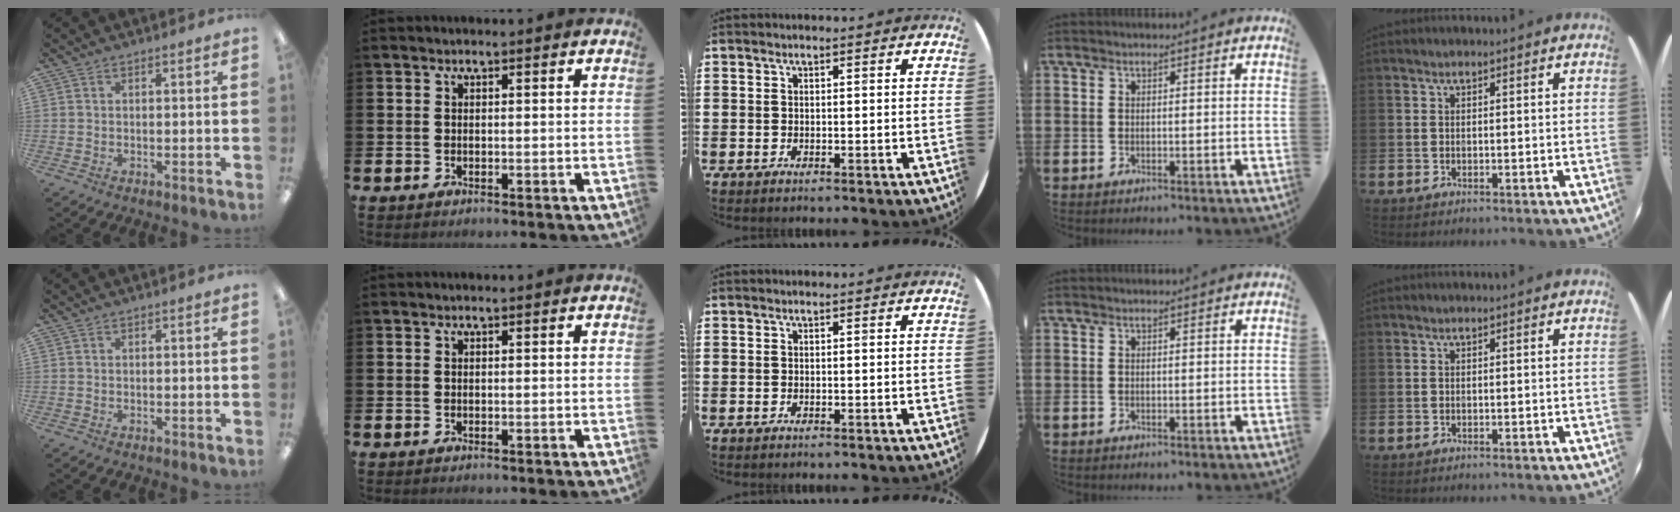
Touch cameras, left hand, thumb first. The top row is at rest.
{}